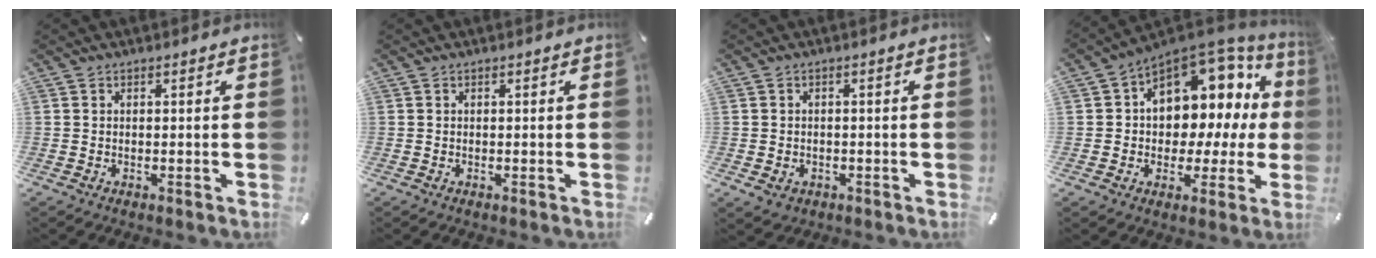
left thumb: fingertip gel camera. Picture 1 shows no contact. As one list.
[{"total": 0.0}, {"total": 2.3, "force": [-0.8, 2.0, 0.8], "torque": [-0.013, 0.005, -0.017]}, {"total": 12.0, "force": [4.7, 9.0, 6.5], "torque": [-0.086, -0.056, 0.084]}]